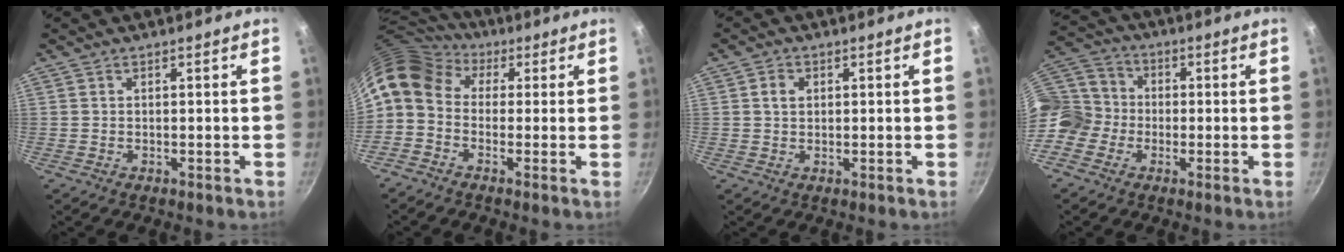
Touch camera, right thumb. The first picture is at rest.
{"total": 11.1, "force": [2.0, 8.5, 6.9], "torque": [-0.132, 0.031, 0.011]}
{"total": 2.6, "force": [0.7, 2.1, 1.5], "torque": [-0.018, 0.003, 0.011]}
{"total": 10.4, "force": [-2.4, 9.4, 3.7], "torque": [-0.042, 0.036, -0.069]}